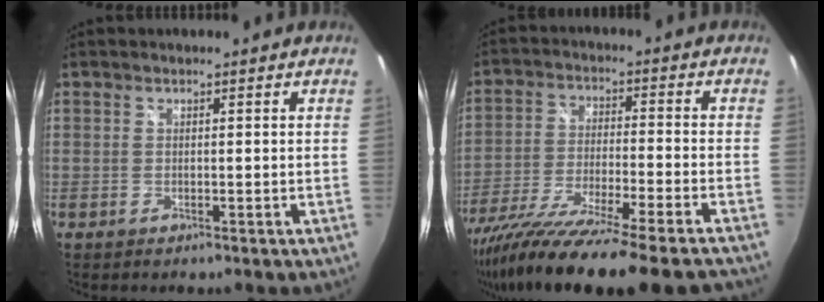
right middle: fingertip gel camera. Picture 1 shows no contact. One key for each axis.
{"total": 23.3, "fx": -19.7, "fy": -0.3, "fz": 12.3, "tx": -0.225, "ty": -0.070, "tz": -0.321}